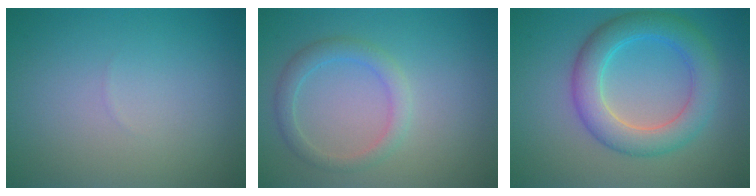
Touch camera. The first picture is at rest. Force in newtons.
{"total": 2.4, "press": 2.4, "slide": 0.1}
{"total": 5.5, "press": 5.5, "slide": 0.2}